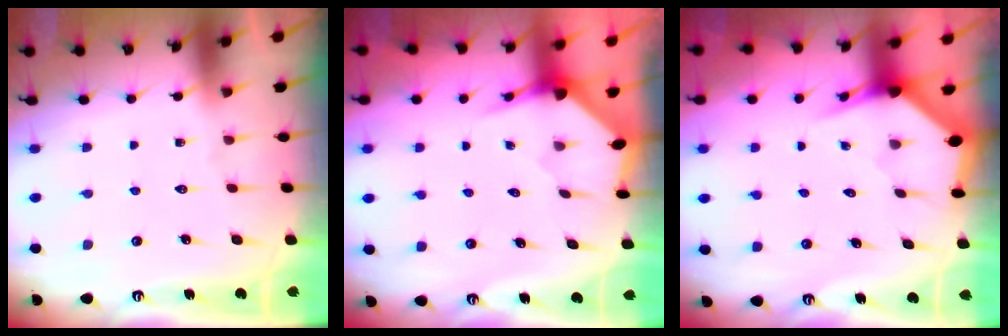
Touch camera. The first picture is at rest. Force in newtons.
{"total": 3.3, "press": 3.3, "slide": 0.1}
{"total": 3.4, "press": 3.3, "slide": 0.5}